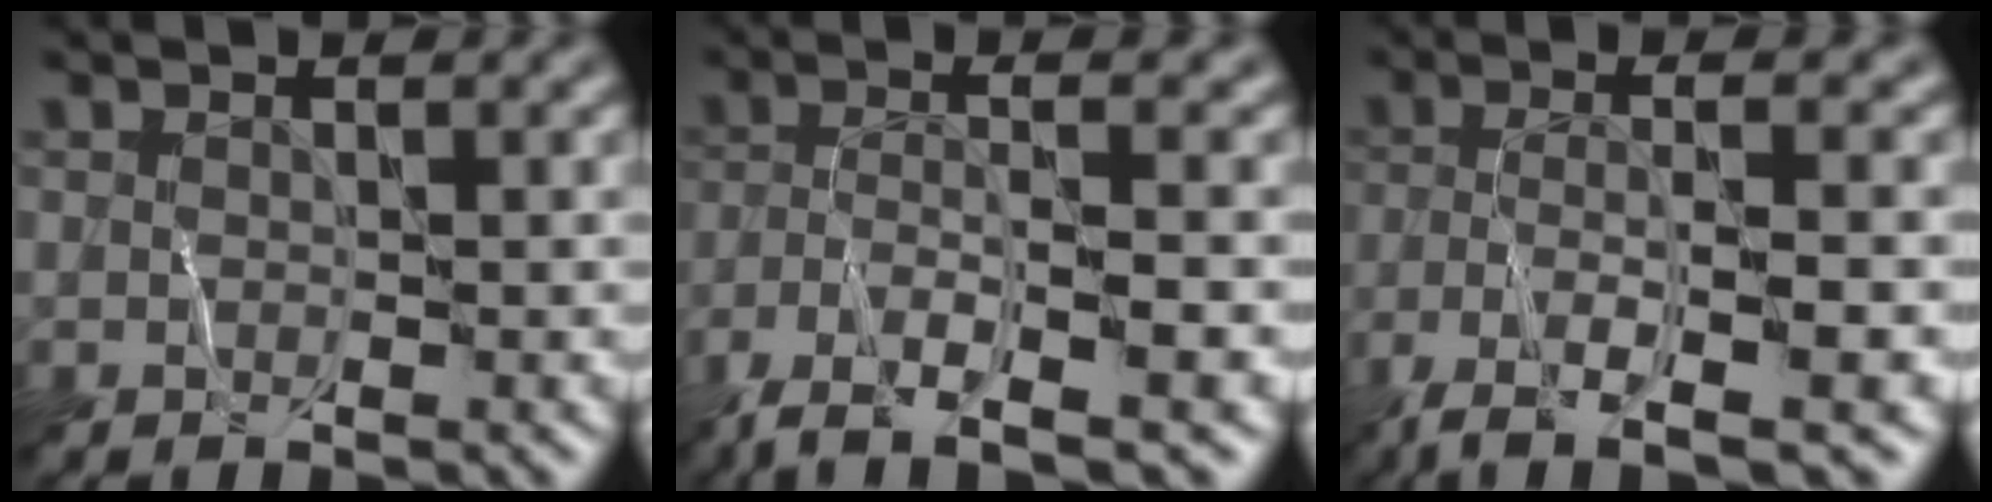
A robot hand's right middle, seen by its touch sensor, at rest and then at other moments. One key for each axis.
{"total": 7.3, "fx": -4.6, "fy": 1.3, "fz": 5.5, "tx": -0.090, "ty": 0.002, "tz": -0.091}
{"total": 7.2, "fx": -3.9, "fy": 1.3, "fz": 5.9, "tx": -0.093, "ty": 0.007, "tz": -0.077}